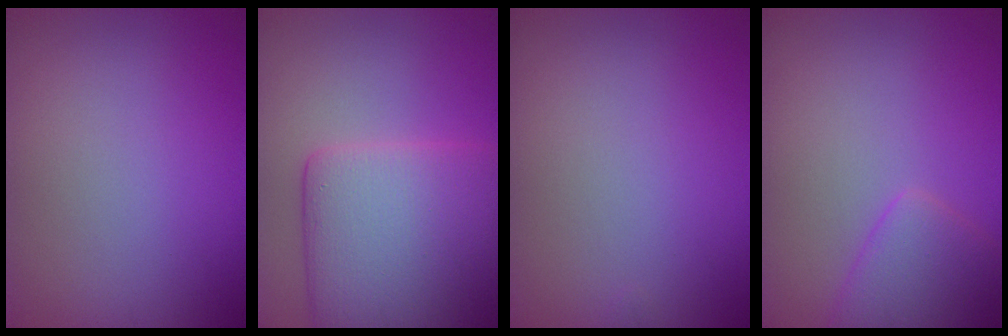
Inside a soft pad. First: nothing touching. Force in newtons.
{"total": 10.7, "press": 10.7, "slide": 0.5}
{"total": 0.0}
{"total": 3.4, "press": 3.4, "slide": 0.3}